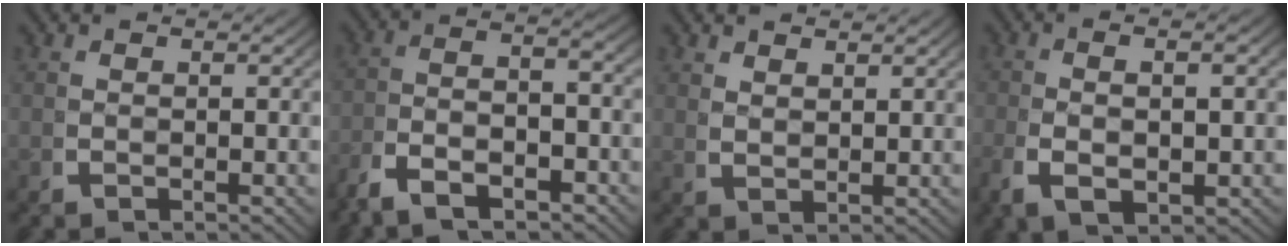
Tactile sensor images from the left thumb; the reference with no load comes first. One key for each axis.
{"total": 5.4, "fx": -2.2, "fy": 2.6, "fz": 4.2, "tx": -0.081, "ty": -0.005, "tz": -0.041}
{"total": 1.9, "fx": 1.8, "fy": 0.0, "fz": 0.4, "tx": -0.006, "ty": 0.001, "tz": 0.044}
{"total": 4.3, "fx": -0.4, "fy": 1.7, "fz": 4.0, "tx": -0.085, "ty": -0.005, "tz": 0.002}